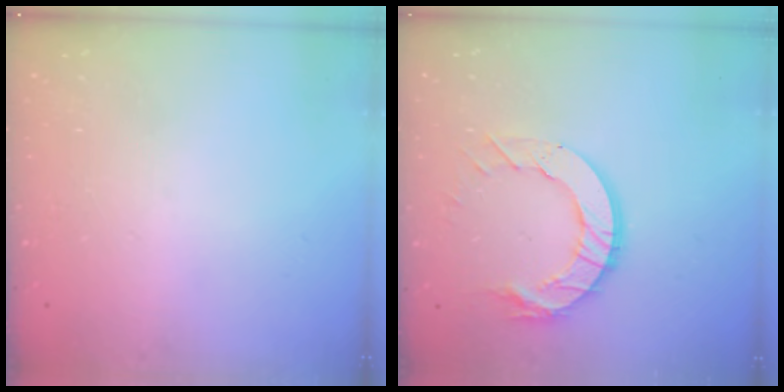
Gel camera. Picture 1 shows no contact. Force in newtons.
{"total": 11.5, "press": 11.4, "slide": 1.2}